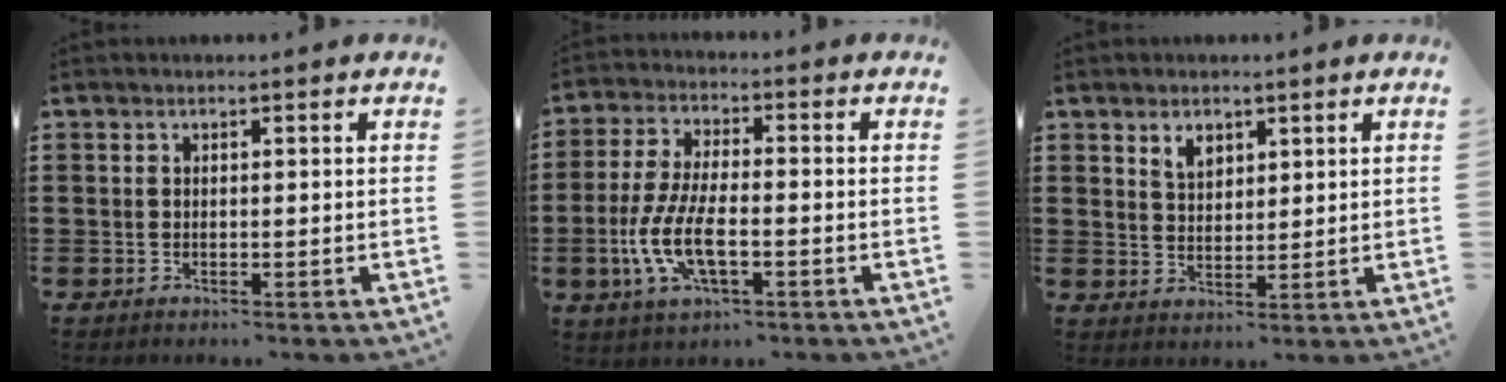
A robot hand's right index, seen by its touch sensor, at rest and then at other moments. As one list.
[{"total": 8.7, "force": [-2.7, 3.2, 7.6], "torque": [-0.175, -0.015, -0.052]}, {"total": 3.1, "force": [2.1, 1.8, 1.3], "torque": [-0.031, 0.006, 0.040]}]